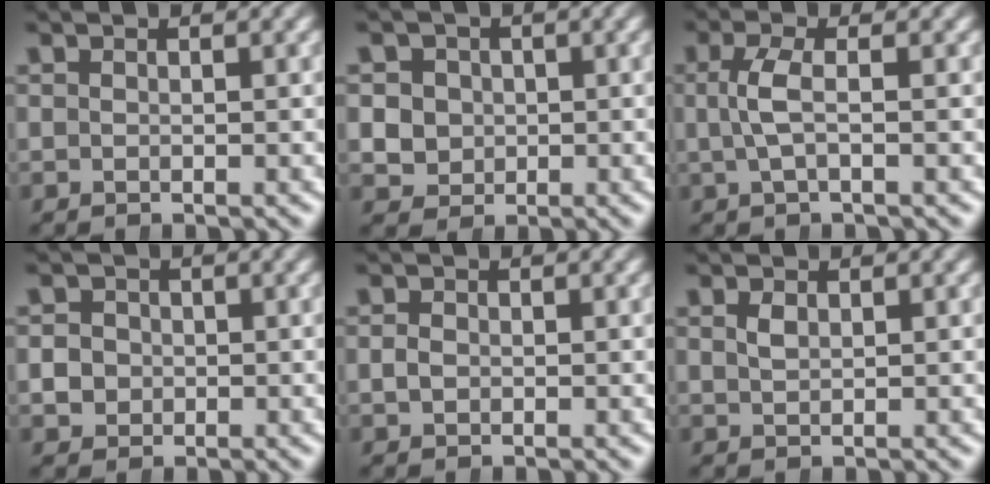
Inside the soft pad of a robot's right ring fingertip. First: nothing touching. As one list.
[{"total": 5.7, "force": [-0.1, 5.4, 1.9], "torque": [-0.042, -0.014, 0.004]}, {"total": 2.3, "force": [-0.1, 0.7, 2.2], "torque": [-0.054, 0.001, 0.000]}, {"total": 2.7, "force": [-0.4, 2.6, 0.6], "torque": [-0.017, -0.008, -0.003]}, {"total": 0.8, "force": [-0.3, 0.7, 0.3], "torque": [-0.011, -0.007, -0.001]}, {"total": 0.7, "force": [0.3, 0.4, 0.5], "torque": [-0.012, -0.007, 0.015]}]